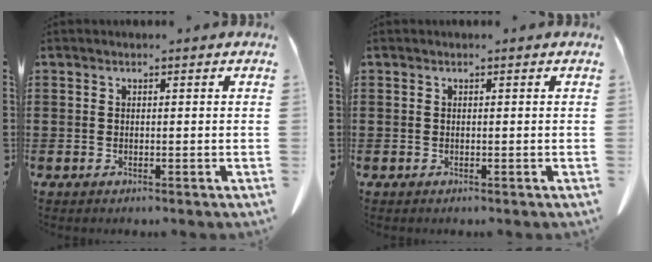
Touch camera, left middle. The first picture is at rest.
{"total": 0.0}